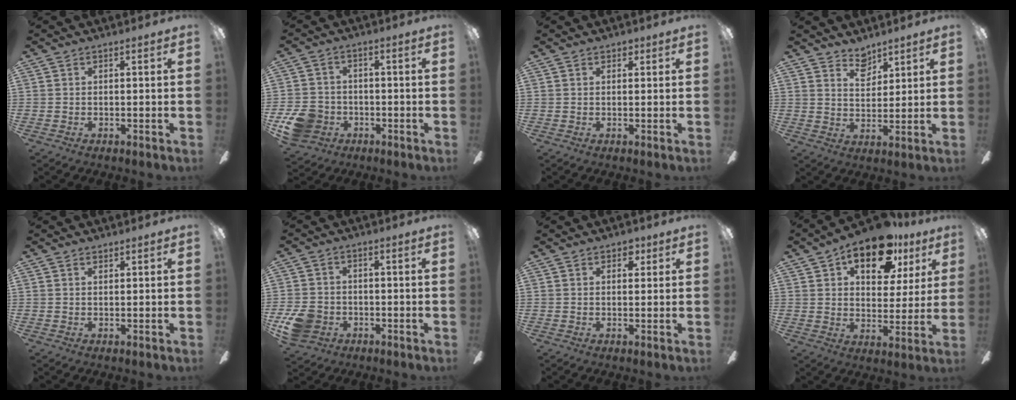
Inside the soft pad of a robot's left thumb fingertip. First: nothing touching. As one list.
[{"total": 9.1, "force": [-3.8, 7.5, 3.5], "torque": [-0.075, 0.033, -0.066]}, {"total": 1.3, "force": [0.8, 0.9, 0.6], "torque": [-0.003, -0.001, 0.013]}, {"total": 5.5, "force": [4.7, 2.7, 1.3], "torque": [-0.017, -0.025, 0.084]}, {"total": 0.8, "force": [0.7, 0.3, 0.2], "torque": [-0.004, 0.000, 0.014]}, {"total": 7.6, "force": [-3.1, 6.0, 3.4], "torque": [-0.076, 0.021, -0.058]}, {"total": 3.0, "force": [1.8, 1.8, 1.6], "torque": [-0.010, -0.003, 0.026]}, {"total": 16.0, "force": [9.3, 8.6, 9.8], "torque": [-0.132, -0.033, 0.156]}]